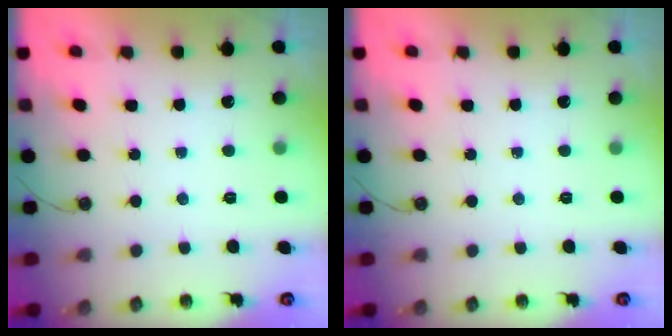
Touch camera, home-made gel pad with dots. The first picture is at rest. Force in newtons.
{"total": 0.0}